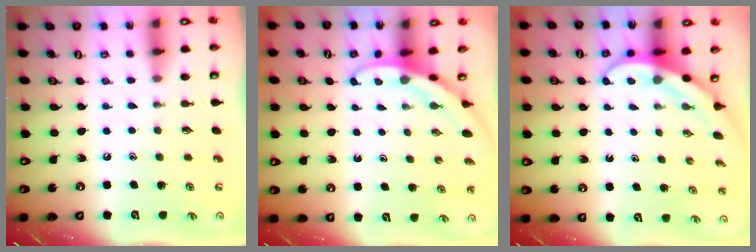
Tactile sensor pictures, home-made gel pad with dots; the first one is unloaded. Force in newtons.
{"total": 3.2, "press": 3.2, "slide": 0.1}
{"total": 3.5, "press": 3.5, "slide": 0.1}